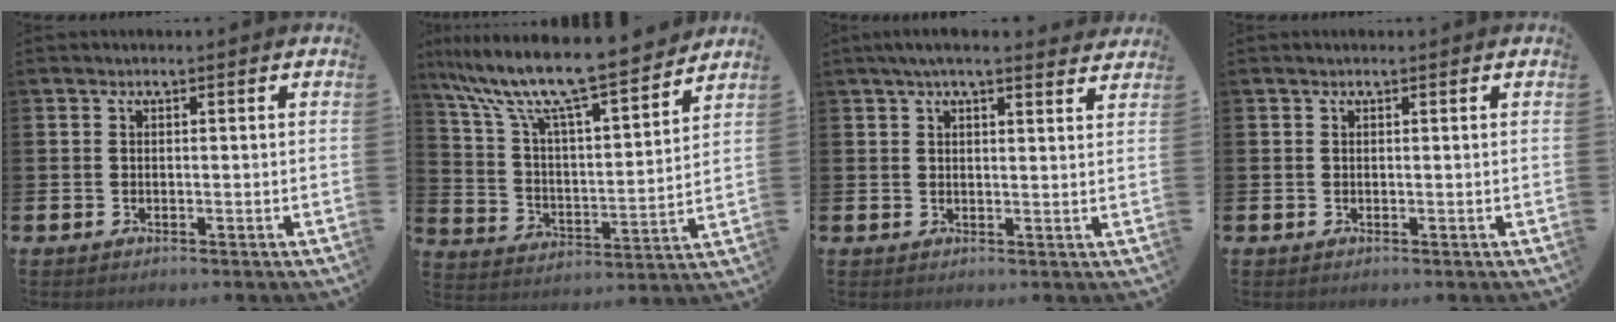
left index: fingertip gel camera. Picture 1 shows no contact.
{"total": 11.6, "force": [10.3, 1.2, 5.4], "torque": [-0.143, -0.067, 0.173]}
{"total": 4.2, "force": [3.8, 0.5, 1.9], "torque": [-0.037, -0.010, 0.065]}
{"total": 0.0}